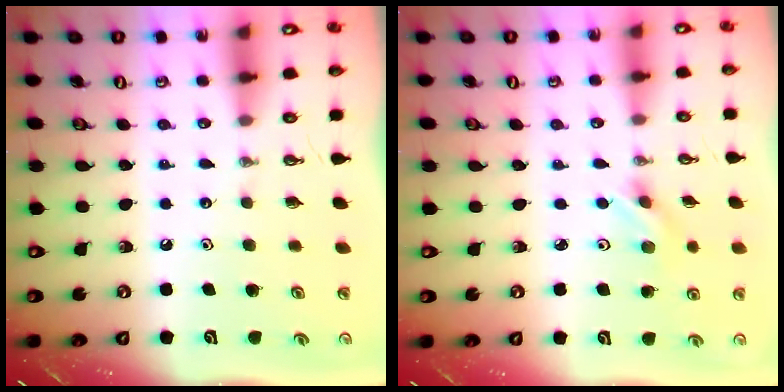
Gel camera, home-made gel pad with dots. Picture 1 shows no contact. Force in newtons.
{"total": 2.2, "press": 2.1, "slide": 0.6}